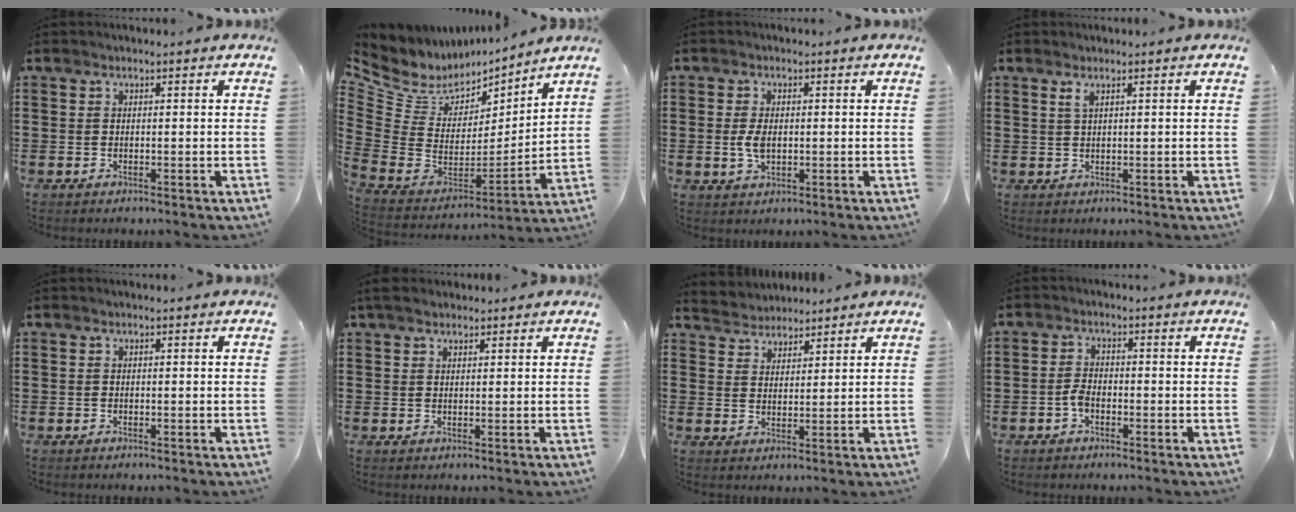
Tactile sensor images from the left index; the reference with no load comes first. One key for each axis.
{"total": 5.8, "fx": 3.9, "fy": 4.1, "fz": 1.4, "tx": -0.069, "ty": -0.039, "tz": 0.069}
{"total": 3.5, "fx": -0.1, "fy": 1.9, "fz": 3.0, "tx": -0.073, "ty": -0.001, "tz": -0.007}
{"total": 1.3, "fx": 0.6, "fy": 0.1, "fz": 1.1, "tx": -0.023, "ty": 0.001, "tz": 0.011}
{"total": 0.0}
{"total": 2.2, "fx": 1.7, "fy": 1.0, "fz": 0.9, "tx": -0.023, "ty": 0.007, "tz": 0.033}
{"total": 3.2, "fx": 2.9, "fy": 1.1, "fz": -0.8, "tx": -0.001, "ty": -0.007, "tz": 0.053}
{"total": 2.7, "fx": -1.1, "fy": 1.3, "fz": 2.1, "tx": -0.062, "ty": -0.003, "tz": -0.028}